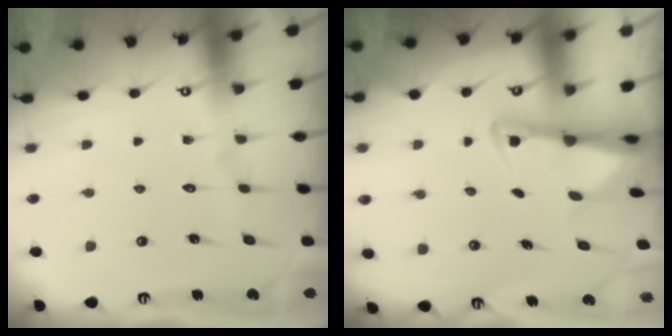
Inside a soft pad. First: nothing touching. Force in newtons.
{"total": 2.9, "press": 2.9, "slide": 0.6}